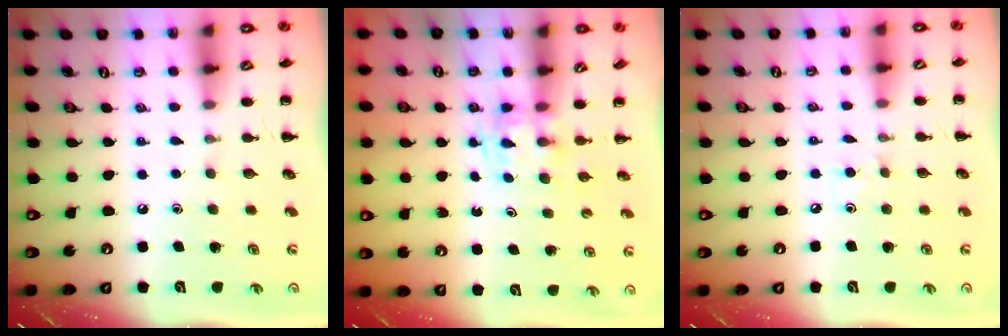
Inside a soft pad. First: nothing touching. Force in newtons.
{"total": 2.4, "press": 2.2, "slide": 1.1}
{"total": 2.9, "press": 2.7, "slide": 1.1}